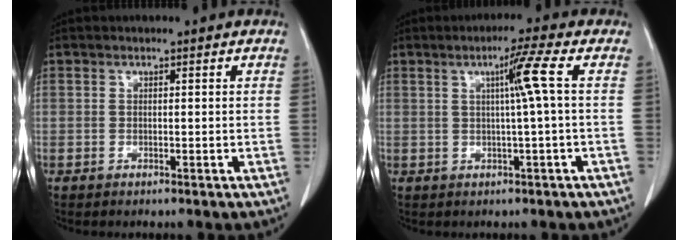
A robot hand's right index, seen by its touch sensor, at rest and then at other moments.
{"total": 4.7, "force": [0.8, -1.5, 4.3], "torque": [-0.077, 0.000, 0.014]}